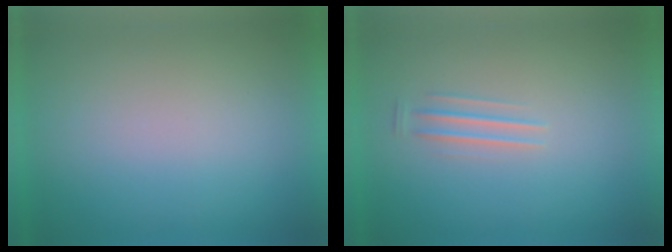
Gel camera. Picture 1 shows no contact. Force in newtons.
{"total": 1.3}